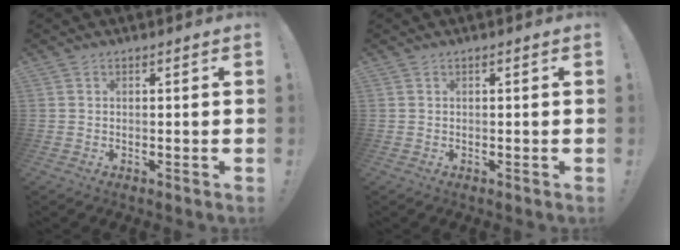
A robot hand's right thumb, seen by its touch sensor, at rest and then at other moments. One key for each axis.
{"total": 0.0}